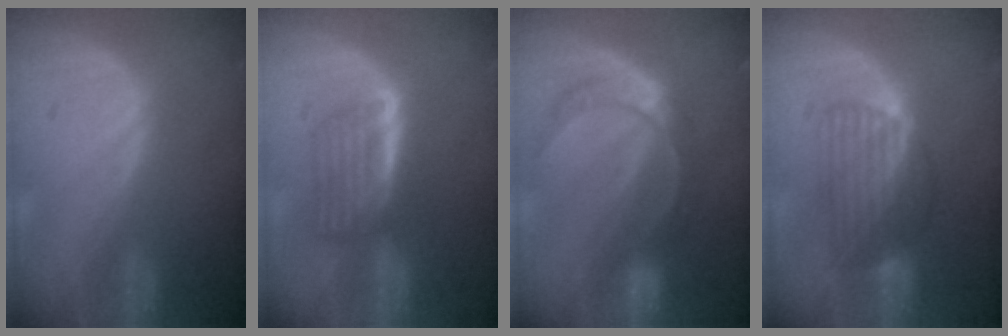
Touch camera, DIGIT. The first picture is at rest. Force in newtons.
{"total": 5.8, "press": 5.1, "slide": 2.9}
{"total": 8.3, "press": 7.0, "slide": 4.5}
{"total": 6.7, "press": 6.3, "slide": 2.3}